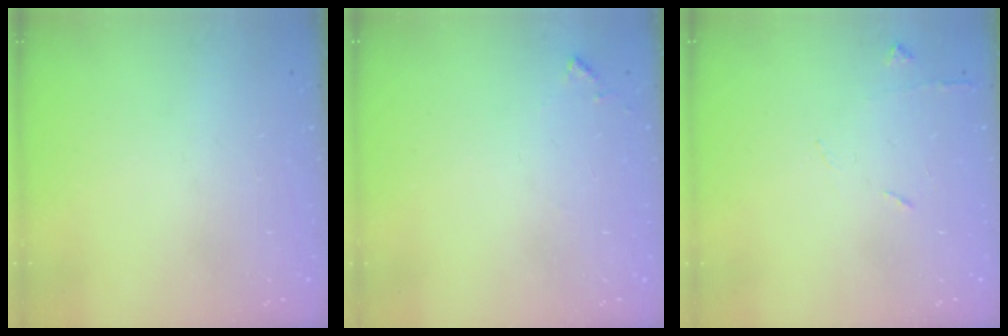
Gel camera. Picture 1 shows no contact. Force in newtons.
{"total": 5.8, "press": 5.7, "slide": 0.7}
{"total": 6.2, "press": 6.1, "slide": 0.8}